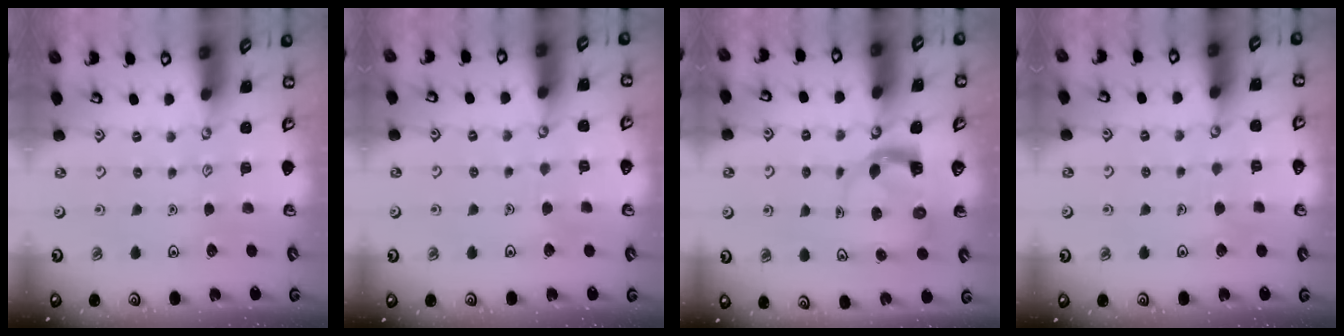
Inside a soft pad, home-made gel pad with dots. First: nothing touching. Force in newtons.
{"total": 2.3, "press": 2.3, "slide": 0.1}
{"total": 3.6, "press": 3.6, "slide": 0.7}
{"total": 2.7, "press": 2.7, "slide": 0.1}